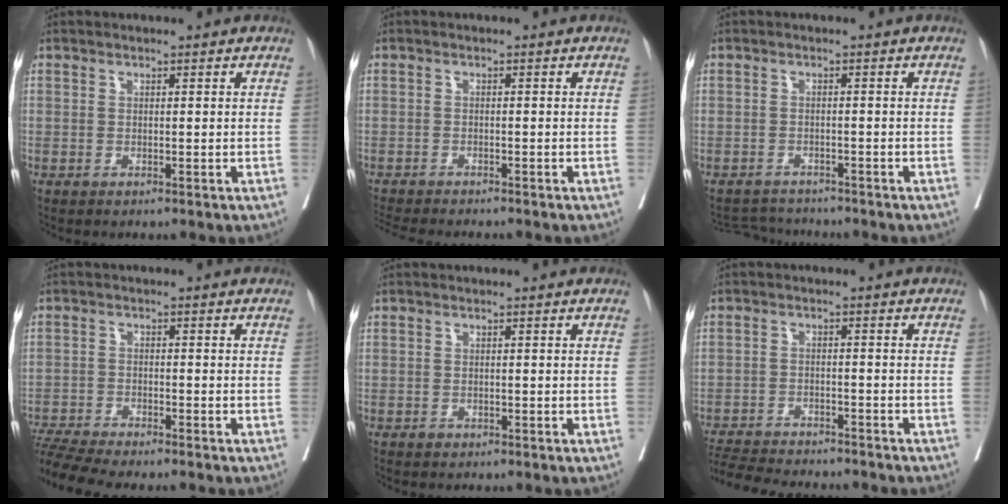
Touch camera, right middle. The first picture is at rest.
{"total": 7.5, "force": [-6.8, 0.8, 2.9], "torque": [-0.041, -0.010, -0.105]}
{"total": 4.1, "force": [-4.0, 0.5, -0.3], "torque": [0.006, -0.005, -0.066]}
{"total": 8.7, "force": [-8.1, 0.0, 3.3], "torque": [-0.057, -0.008, -0.136]}
{"total": 0.7, "force": [-0.5, 0.5, 0.2], "torque": [-0.001, 0.002, -0.007]}
{"total": 13.1, "force": [-12.0, 2.1, 4.6], "torque": [-0.085, -0.007, -0.175]}